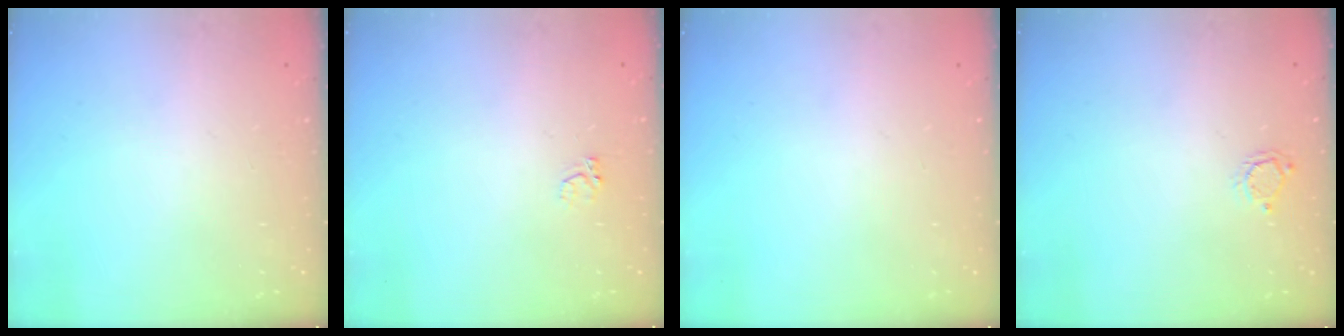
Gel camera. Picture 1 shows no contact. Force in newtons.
{"total": 2.4, "press": 2.3, "slide": 0.5}
{"total": 0.0}
{"total": 3.4, "press": 3.4, "slide": 0.3}